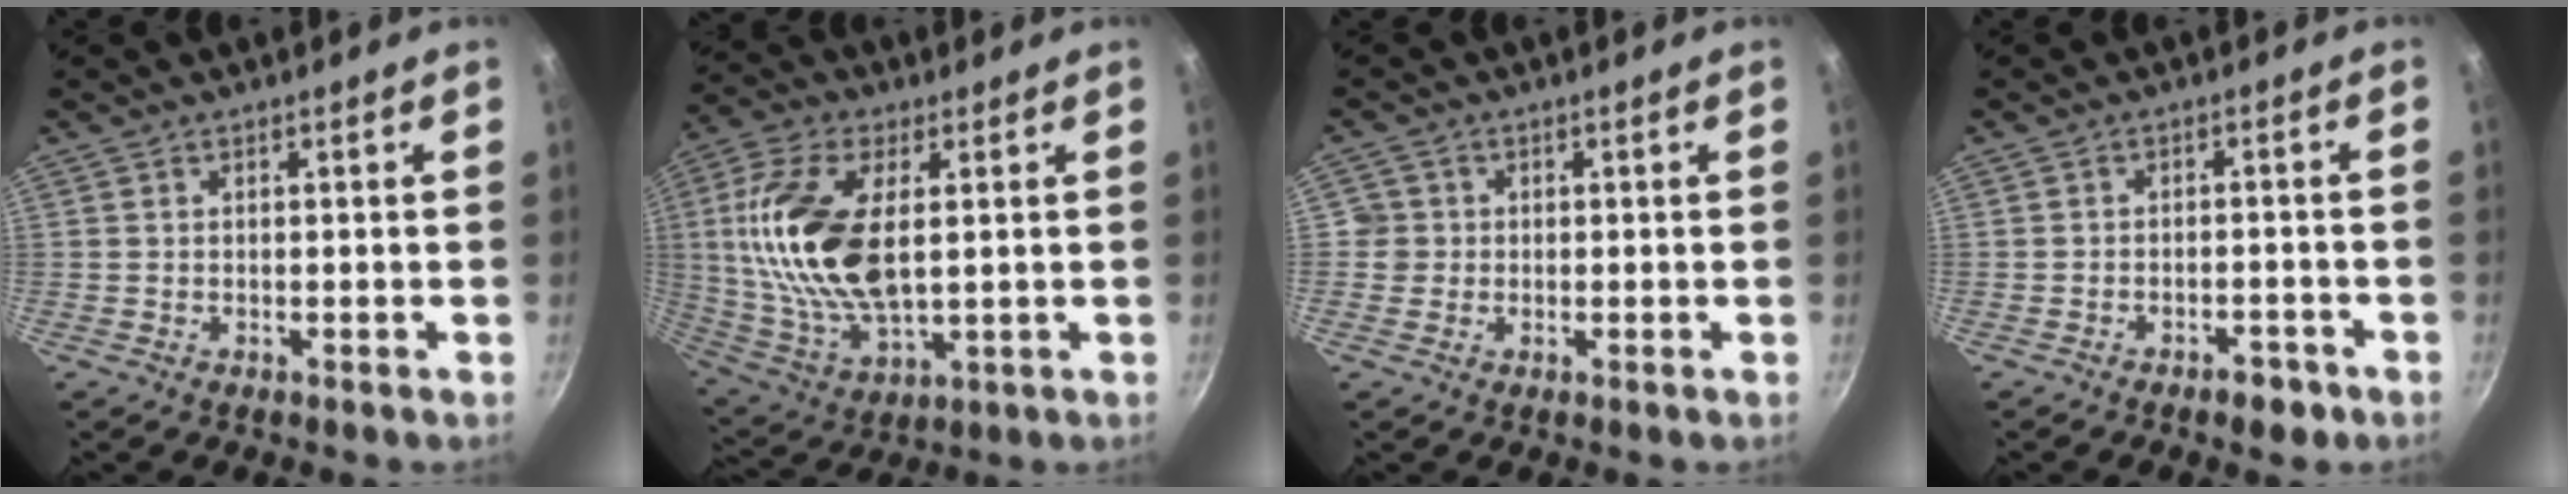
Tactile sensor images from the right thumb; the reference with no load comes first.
{"total": 20.1, "force": [2.5, 10.0, 17.2], "torque": [-0.361, -0.010, 0.053]}
{"total": 2.8, "force": [0.1, 2.8, 0.1], "torque": [0.022, 0.008, -0.002]}
{"total": 3.9, "force": [-2.6, 1.8, 2.3], "torque": [-0.025, 0.015, -0.037]}